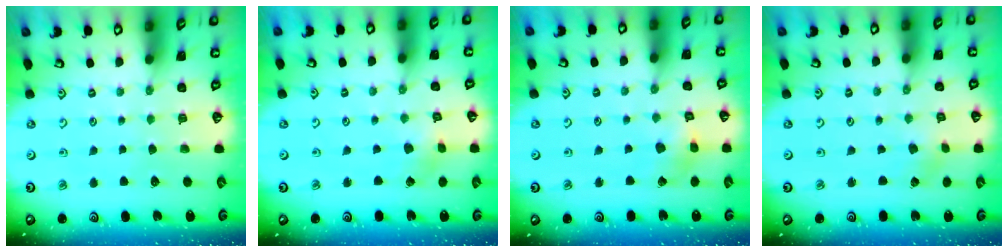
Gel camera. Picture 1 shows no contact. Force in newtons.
{"total": 2.6, "press": 2.6, "slide": 0.3}
{"total": 4.2, "press": 4.2, "slide": 0.4}
{"total": 0.0}